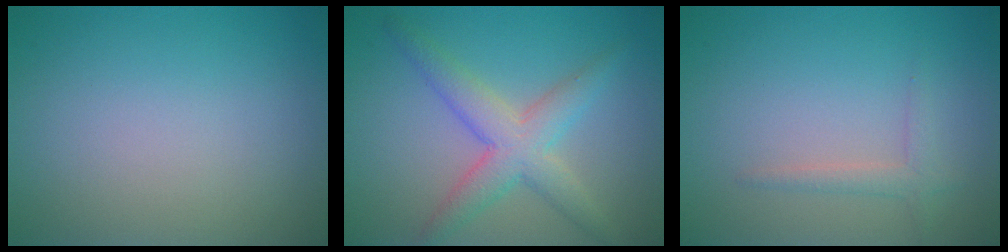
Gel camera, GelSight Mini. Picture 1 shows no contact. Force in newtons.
{"total": 4.5, "press": 4.5, "slide": 0.1}
{"total": 1.4, "press": 1.4, "slide": 0.1}